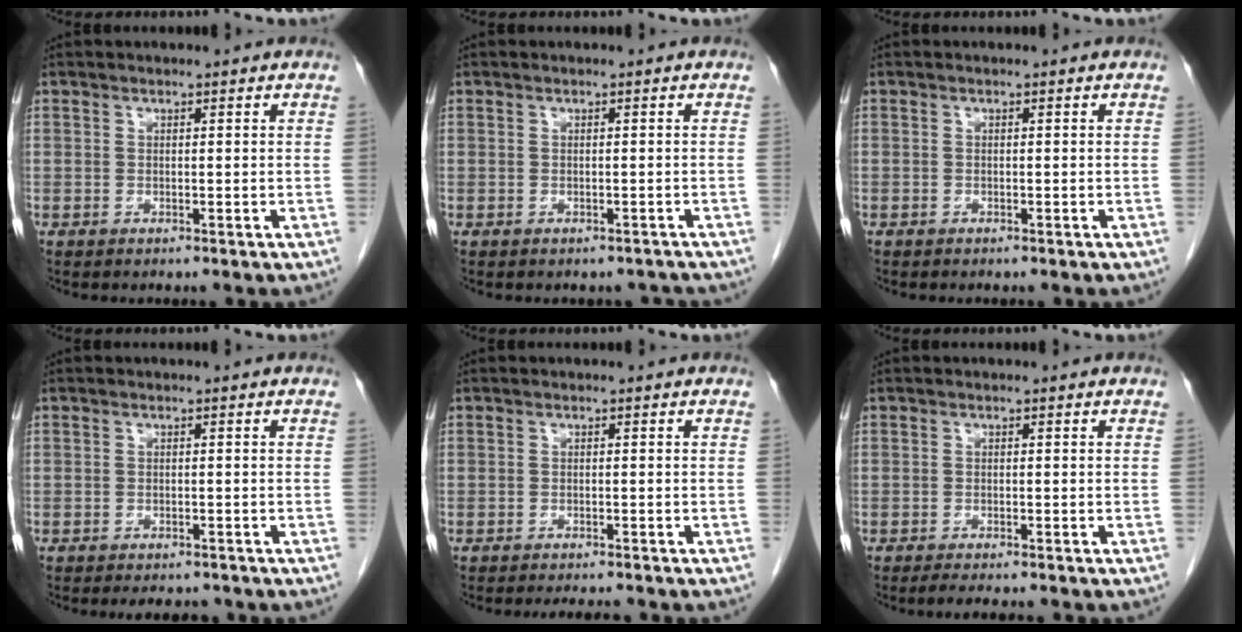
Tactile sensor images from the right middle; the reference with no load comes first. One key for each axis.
{"total": 2.1, "fx": -1.8, "fy": 1.0, "fz": 0.1, "tx": -0.002, "ty": 0.002, "tz": -0.024}
{"total": 0.0}
{"total": 3.8, "fx": -3.3, "fy": 1.4, "fz": 1.1, "tx": -0.013, "ty": -0.004, "tz": -0.042}
{"total": 3.6, "fx": -3.3, "fy": 0.6, "fz": 1.3, "tx": -0.015, "ty": -0.006, "tz": -0.043}
{"total": 3.6, "fx": -3.1, "fy": 0.3, "fz": 1.9, "tx": -0.027, "ty": -0.006, "tz": -0.041}